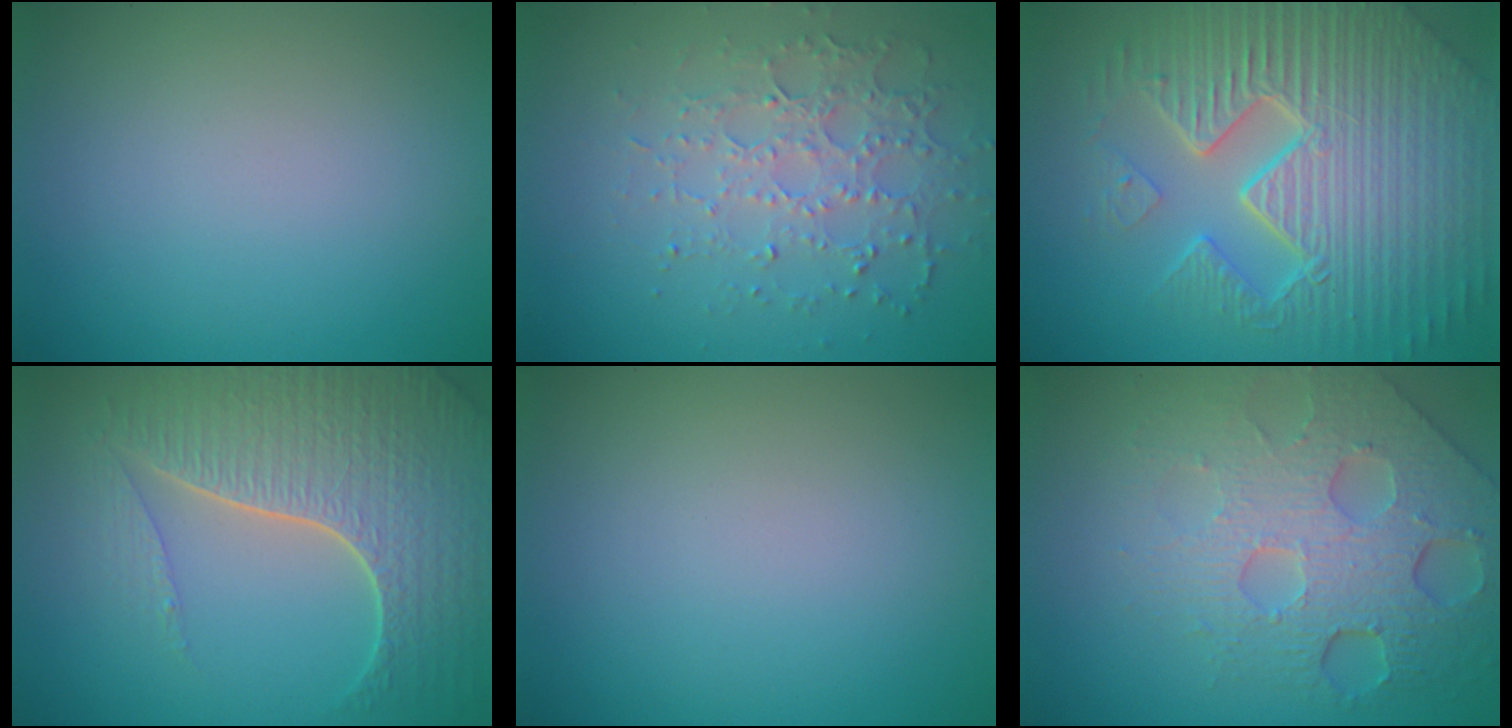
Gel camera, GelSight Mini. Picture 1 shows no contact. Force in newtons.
{"total": 3.4, "press": 3.2, "slide": 1.2}
{"total": 10.8, "press": 7.0, "slide": 8.3}
{"total": 7.5, "press": 5.6, "slide": 5.0}
{"total": 0.0}
{"total": 8.3, "press": 5.4, "slide": 6.2}